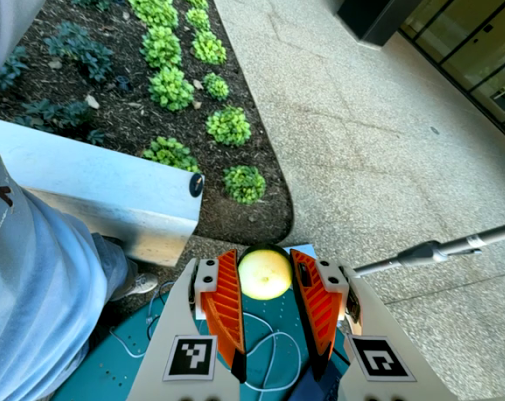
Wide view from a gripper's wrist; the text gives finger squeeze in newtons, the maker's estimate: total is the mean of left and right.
{"total": 10.6, "left": 11.6, "right": 9.5}